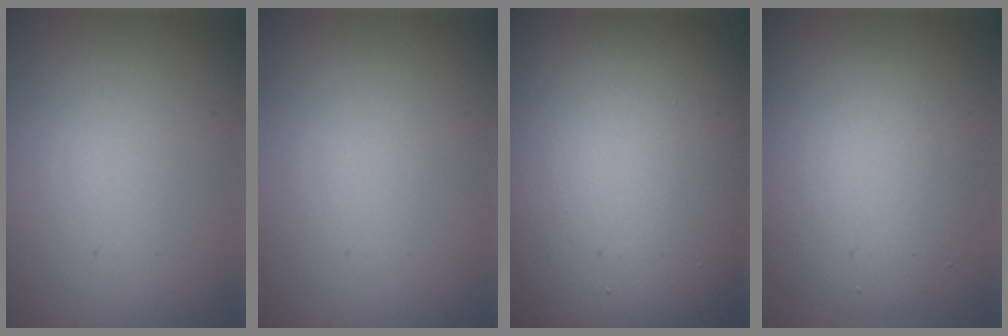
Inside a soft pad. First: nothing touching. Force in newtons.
{"total": 0.0}
{"total": 21.1, "press": 21.0, "slide": 1.4}
{"total": 6.0, "press": 6.0, "slide": 0.4}